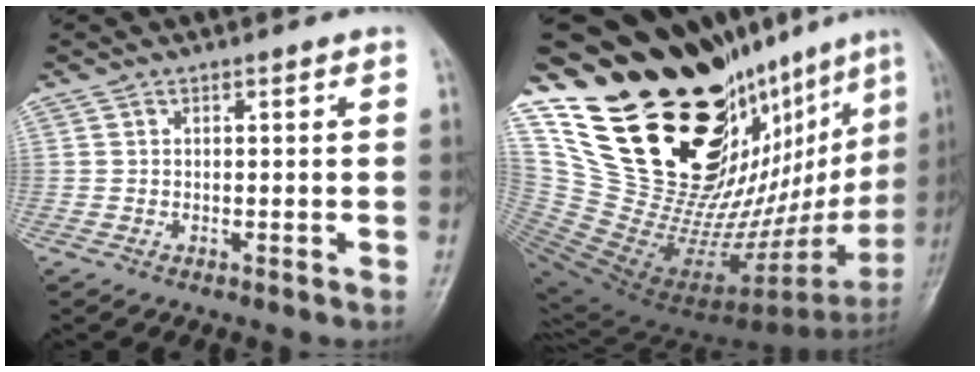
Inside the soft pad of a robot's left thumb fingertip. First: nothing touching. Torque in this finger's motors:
{"motor_torque": [3.46, 1.55, 1.34, -1.43, 0.55]}